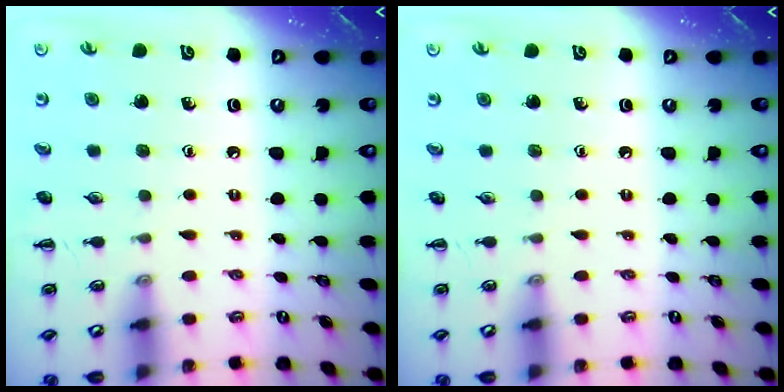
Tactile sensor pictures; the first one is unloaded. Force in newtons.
{"total": 0.0}